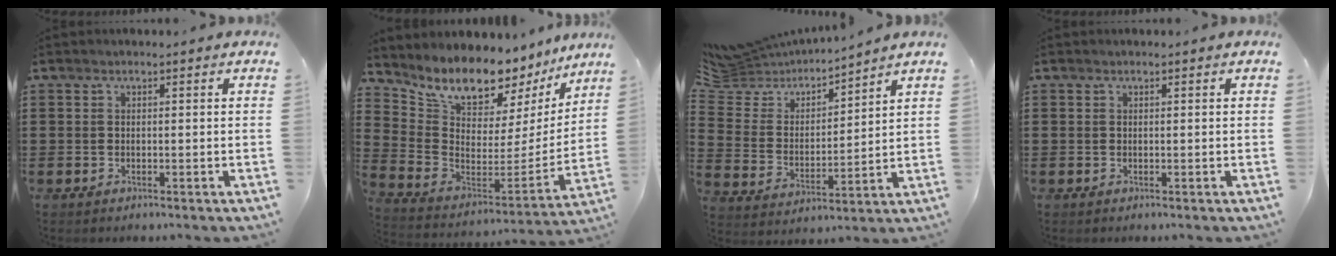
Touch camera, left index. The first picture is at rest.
{"total": 9.5, "force": [8.7, 2.9, 2.3], "torque": [-0.076, -0.076, 0.148]}
{"total": 5.2, "force": [4.9, 1.8, 0.2], "torque": [-0.057, -0.039, 0.076]}
{"total": 0.0}